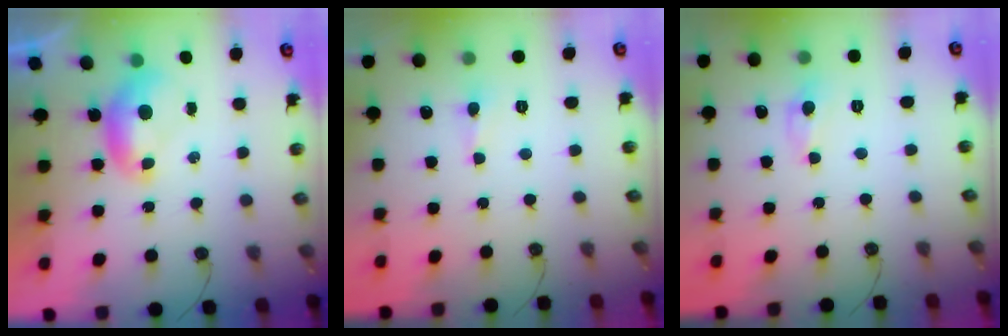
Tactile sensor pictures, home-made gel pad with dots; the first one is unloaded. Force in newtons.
{"total": 1.8, "press": 1.6, "slide": 0.7}
{"total": 0.0}